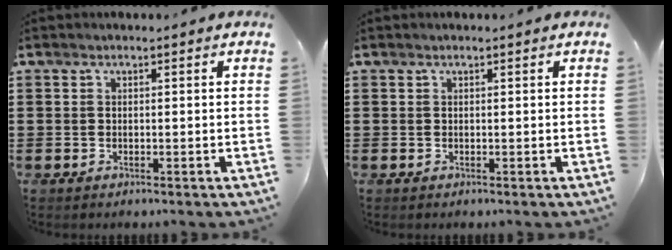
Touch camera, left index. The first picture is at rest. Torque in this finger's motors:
{"motor_torque": [0.08, 0.13, 0.02, -0.01]}